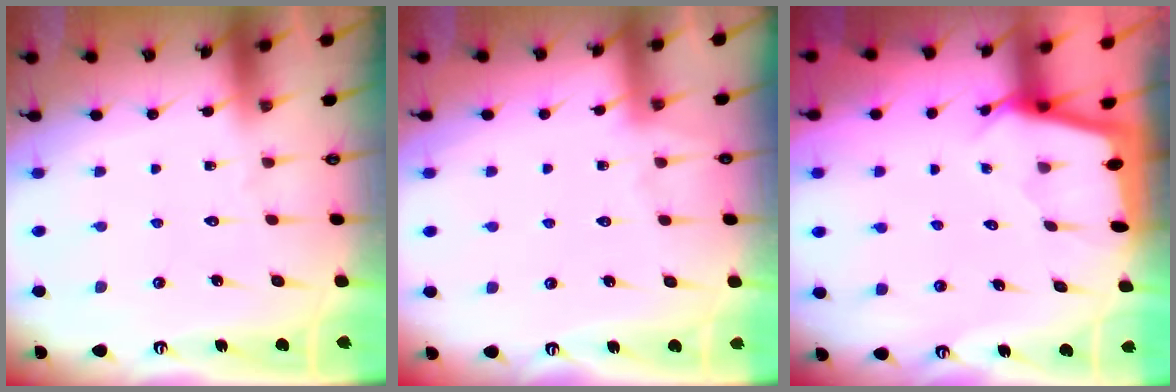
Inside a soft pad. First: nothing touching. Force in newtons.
{"total": 2.5, "press": 2.5, "slide": 0.4}
{"total": 2.2, "press": 2.2, "slide": 0.3}